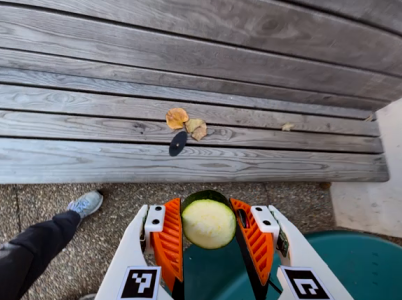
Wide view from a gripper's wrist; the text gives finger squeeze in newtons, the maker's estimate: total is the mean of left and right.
{"total": 9.8, "left": 9.4, "right": 10.2}